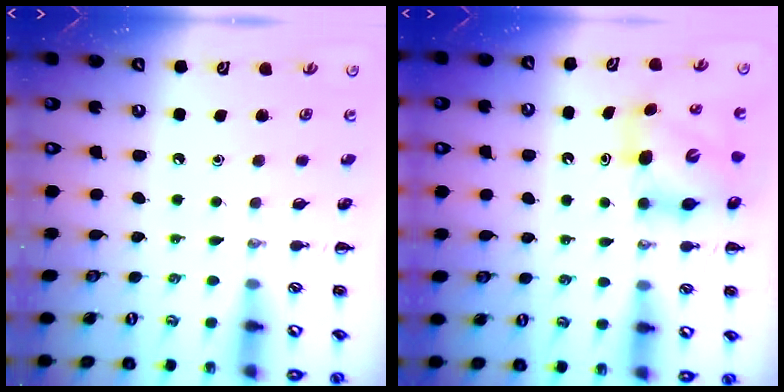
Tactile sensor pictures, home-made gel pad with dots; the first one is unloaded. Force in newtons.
{"total": 6.6, "press": 6.4, "slide": 1.4}